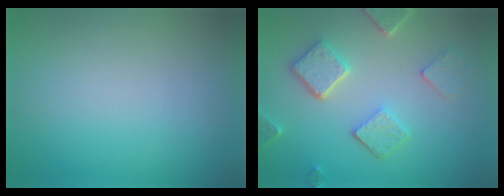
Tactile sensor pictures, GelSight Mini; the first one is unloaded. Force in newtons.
{"total": 4.7, "press": 3.7, "slide": 3.0}